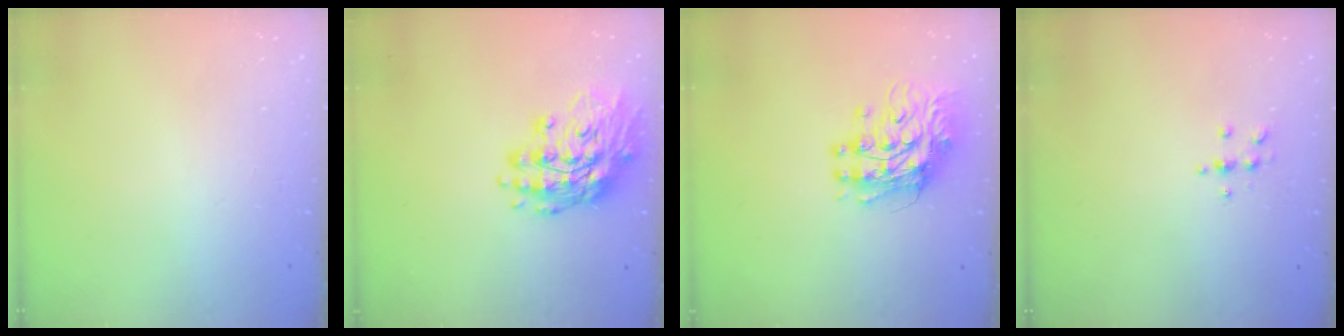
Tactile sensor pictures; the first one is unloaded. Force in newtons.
{"total": 16.9, "press": 16.6, "slide": 3.1}
{"total": 12.2, "press": 12.2, "slide": 1.0}
{"total": 5.4, "press": 5.1, "slide": 1.7}